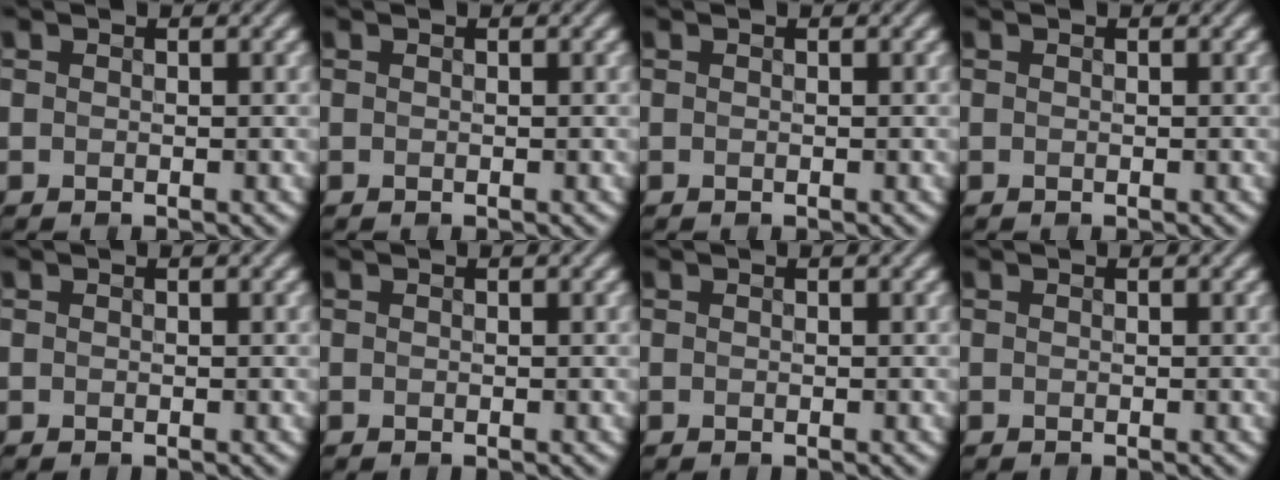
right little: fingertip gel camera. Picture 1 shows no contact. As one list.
[{"total": 0.0}, {"total": 0.0}, {"total": 0.0}, {"total": 0.0}, {"total": 0.0}, {"total": 0.0}, {"total": 0.0}]